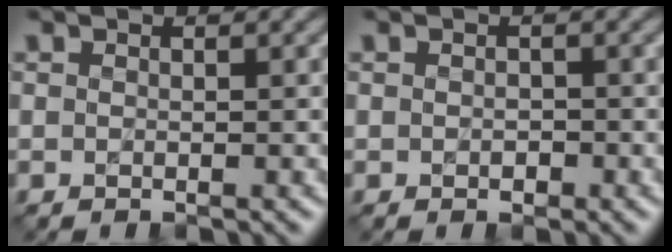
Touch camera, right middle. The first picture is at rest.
{"total": 0.7, "force": [-0.1, 0.5, 0.4], "torque": [-0.006, 0.001, -0.002]}